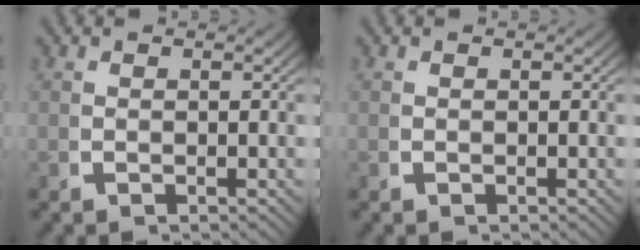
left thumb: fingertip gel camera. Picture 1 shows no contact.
{"total": 0.0}